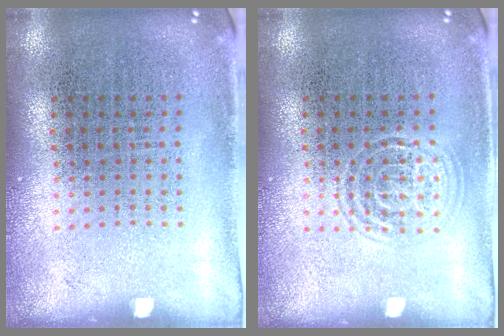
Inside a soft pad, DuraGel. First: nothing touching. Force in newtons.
{"total": 1.4, "press": 1.4, "slide": 0.1}